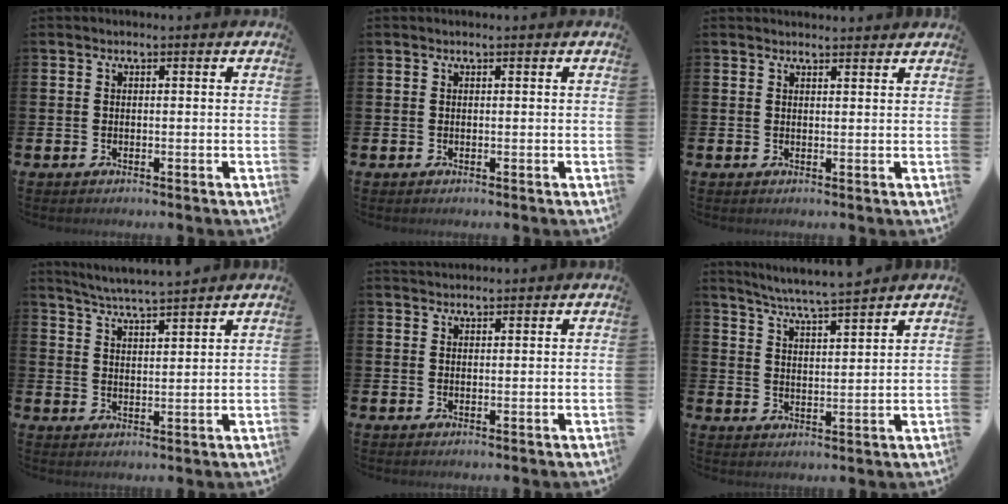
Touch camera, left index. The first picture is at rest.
{"total": 0.0}
{"total": 1.7, "force": [1.7, 0.1, 0.0], "torque": [0.009, -0.009, 0.029]}
{"total": 4.8, "force": [4.8, -0.5, 0.8], "torque": [-0.033, -0.026, 0.084]}
{"total": 1.7, "force": [1.7, 0.4, 0.0], "torque": [0.008, -0.006, 0.029]}
{"total": 5.8, "force": [5.6, -0.7, 1.3], "torque": [-0.046, -0.034, 0.098]}